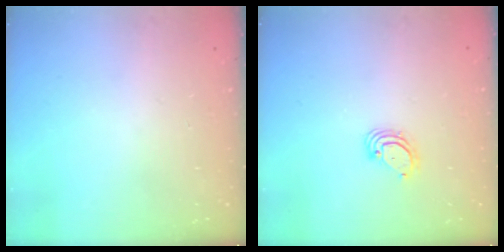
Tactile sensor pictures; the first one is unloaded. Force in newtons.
{"total": 3.7, "press": 3.7, "slide": 0.2}